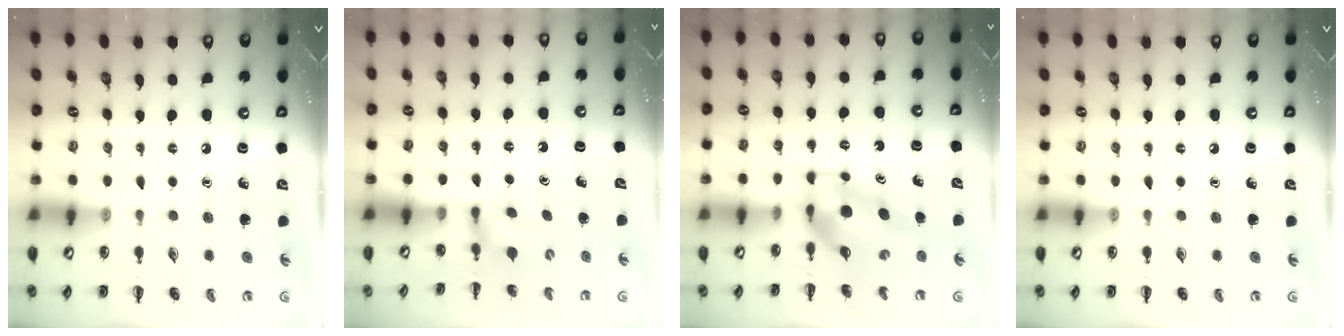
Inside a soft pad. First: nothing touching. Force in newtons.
{"total": 4.4, "press": 4.2, "slide": 1.2}
{"total": 5.4, "press": 5.1, "slide": 1.5}
{"total": 0.0}